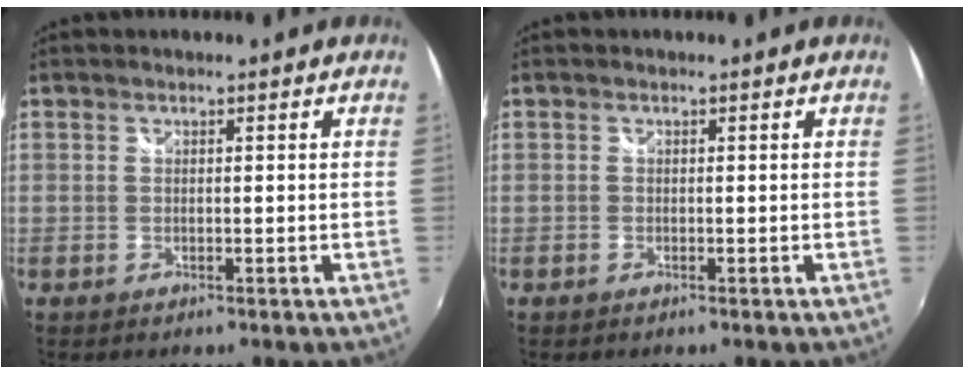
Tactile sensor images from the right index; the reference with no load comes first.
{"total": 0.0}